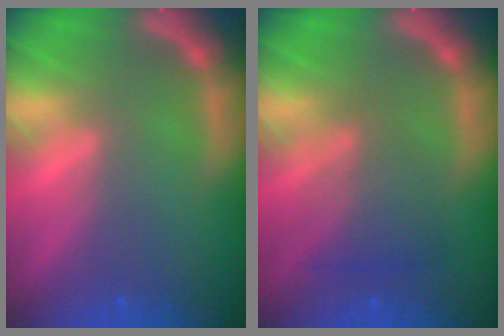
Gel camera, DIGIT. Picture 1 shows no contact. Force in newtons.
{"total": 4.0}